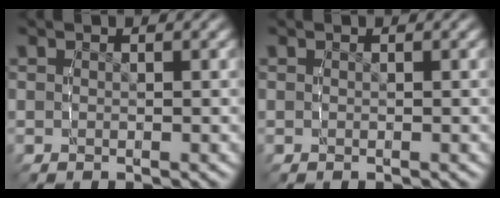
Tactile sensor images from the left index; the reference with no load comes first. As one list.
[{"total": 0.0}]